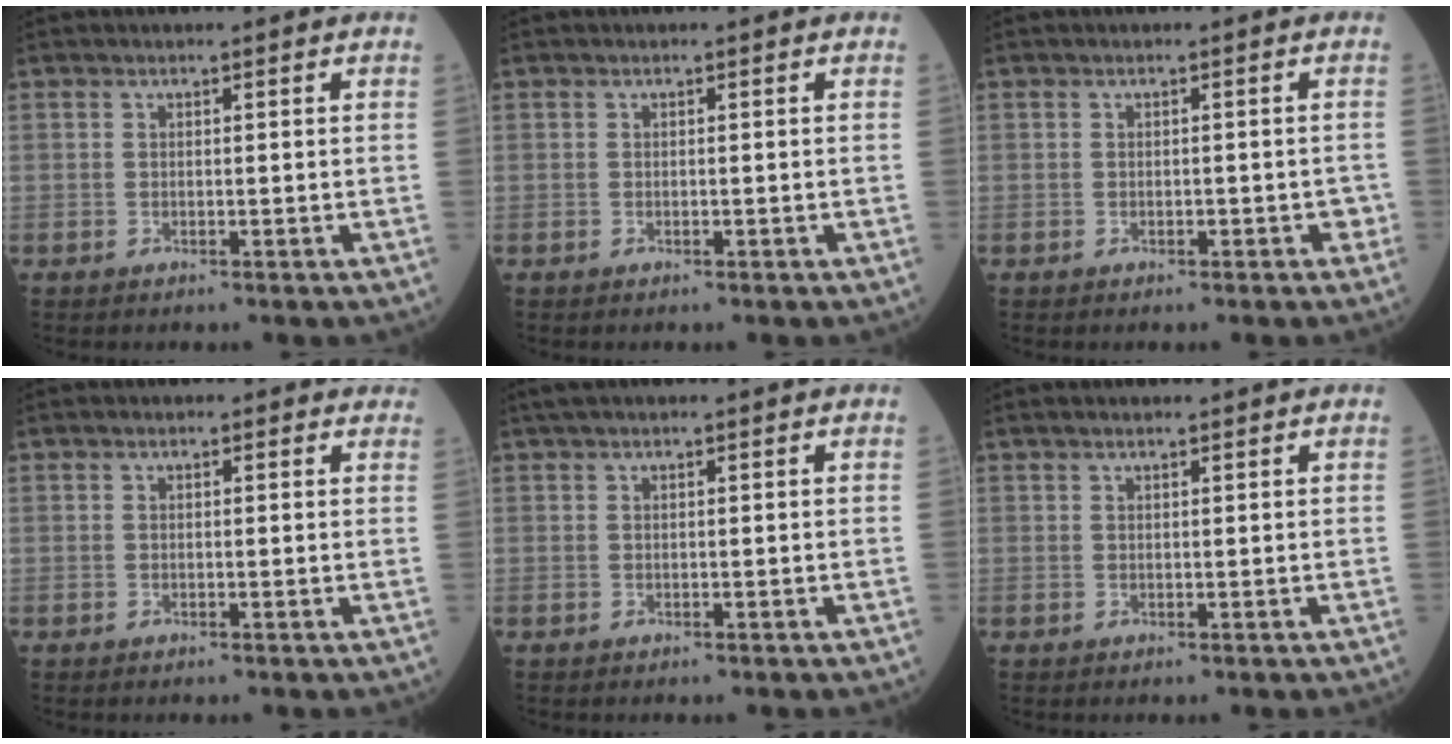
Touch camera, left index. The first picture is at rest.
{"total": 0.0}
{"total": 1.7, "force": [-0.8, 1.0, 1.1], "torque": [-0.007, 0.005, -0.010]}
{"total": 1.0, "force": [0.6, 0.7, 0.3], "torque": [0.007, -0.001, -0.004]}
{"total": 2.0, "force": [1.4, 0.2, 1.3], "torque": [-0.025, 0.026, 0.025]}
{"total": 1.3, "force": [1.1, 0.2, 0.8], "torque": [-0.014, 0.011, 0.017]}